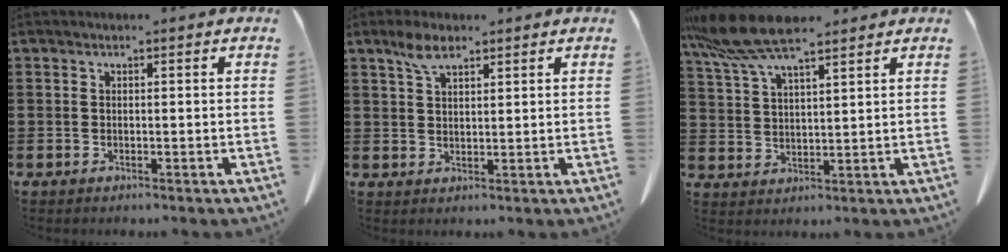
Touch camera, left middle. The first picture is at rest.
{"total": 4.1, "force": [2.6, 1.6, 2.8], "torque": [-0.061, 0.006, 0.047]}
{"total": 9.4, "force": [7.3, 1.5, 5.8], "torque": [-0.147, -0.024, 0.129]}